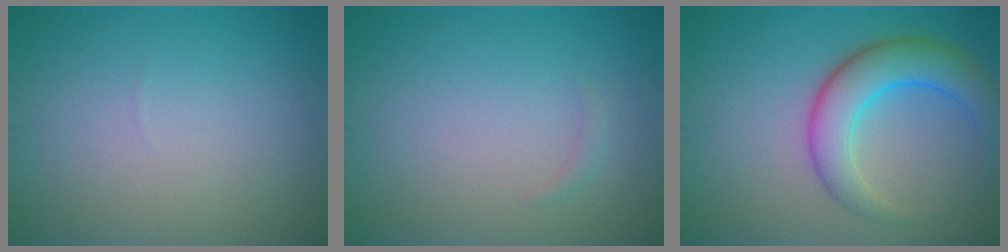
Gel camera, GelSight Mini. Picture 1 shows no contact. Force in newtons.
{"total": 0.6, "press": 0.6, "slide": 0.0}
{"total": 5.9, "press": 5.9, "slide": 0.2}